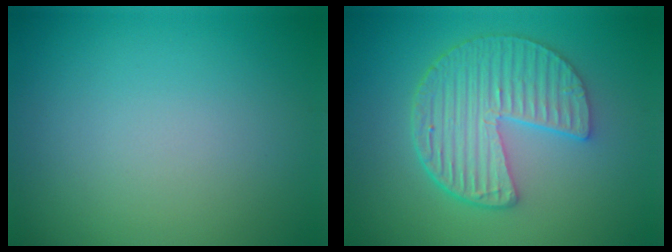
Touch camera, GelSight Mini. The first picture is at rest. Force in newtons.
{"total": 6.3, "press": 4.8, "slide": 4.1}